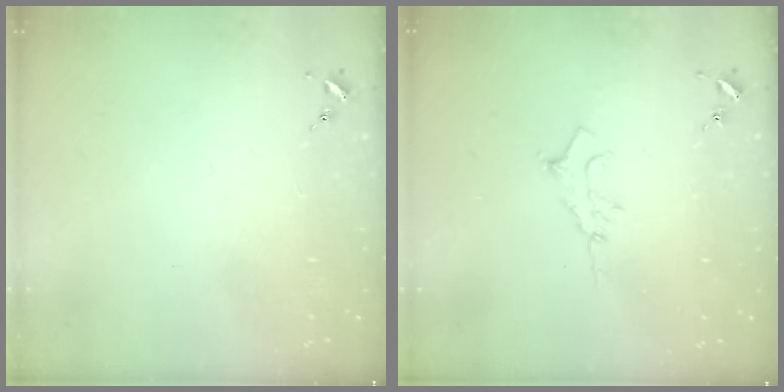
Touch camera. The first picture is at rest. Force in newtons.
{"total": 6.2, "press": 6.1, "slide": 0.8}